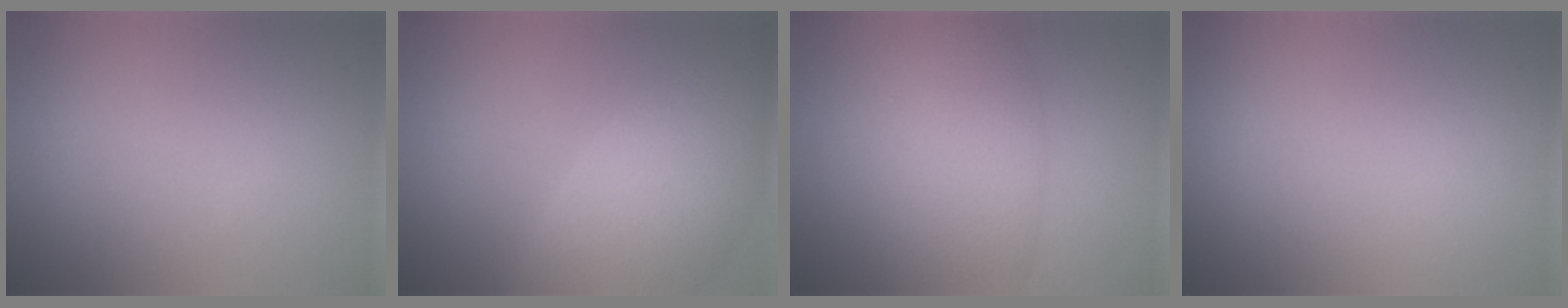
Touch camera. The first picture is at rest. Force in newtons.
{"total": 7.8, "press": 7.8, "slide": 0.5}
{"total": 7.1, "press": 7.1, "slide": 0.2}
{"total": 0.0}